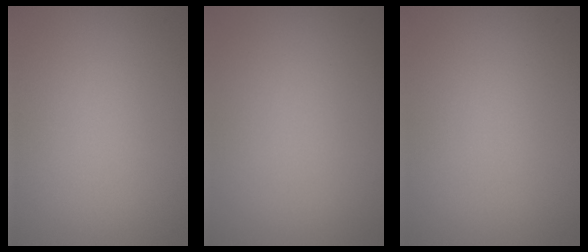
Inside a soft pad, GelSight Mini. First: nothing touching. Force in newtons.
{"total": 0.0}
{"total": 0.0}